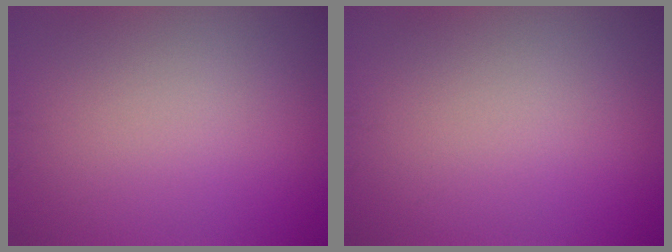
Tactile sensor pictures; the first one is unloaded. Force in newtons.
{"total": 0.0}